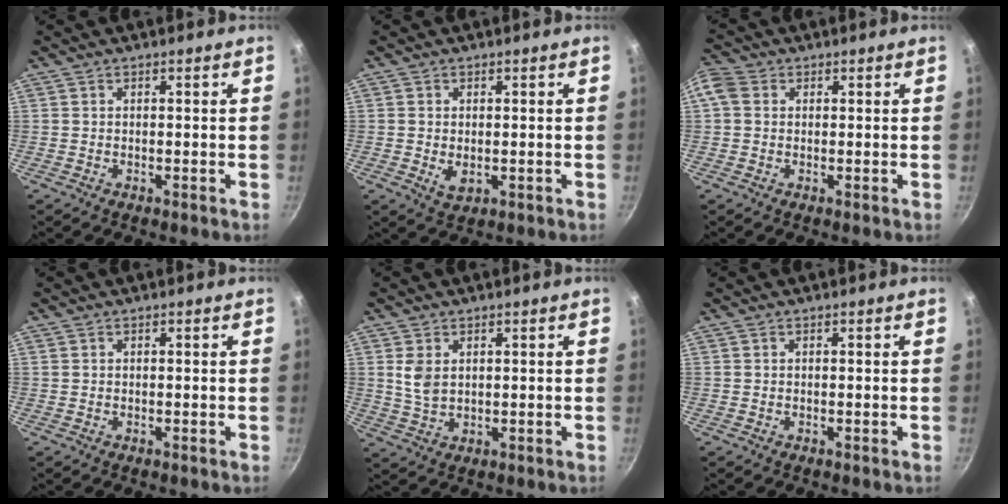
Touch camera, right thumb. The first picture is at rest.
{"total": 3.1, "force": [-0.2, 2.1, 2.3], "torque": [-0.041, -0.007, 0.002]}
{"total": 3.7, "force": [0.7, 3.1, 2.0], "torque": [-0.039, 0.008, 0.001]}
{"total": 0.0}
{"total": 4.7, "force": [1.4, 3.1, 3.3], "torque": [-0.061, -0.012, 0.031]}
{"total": 0.0}